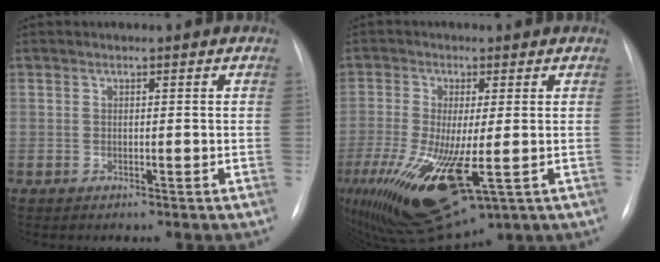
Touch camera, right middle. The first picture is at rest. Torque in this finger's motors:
{"motor_torque": [1.27, -0.87, 1.05, 0.21]}